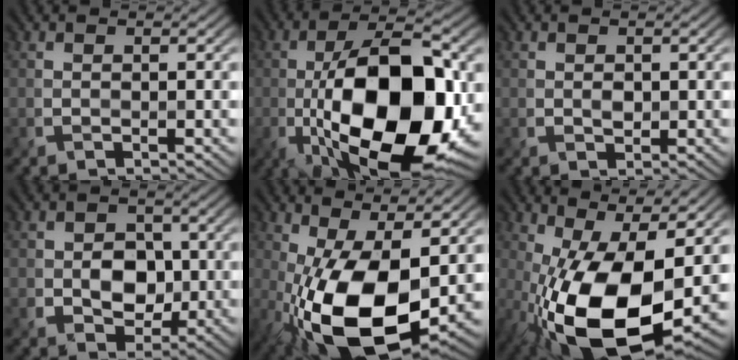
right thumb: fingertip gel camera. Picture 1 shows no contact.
{"total": 18.6, "force": [-3.7, 8.8, 16.0], "torque": [-0.275, -0.005, -0.066]}
{"total": 1.0, "force": [0.1, 0.8, 0.6], "torque": [-0.011, -0.002, 0.003]}
{"total": 4.9, "force": [-0.3, 4.1, 2.6], "torque": [-0.033, -0.003, -0.016]}
{"total": 15.5, "force": [-2.6, 7.6, 13.3], "torque": [-0.255, -0.023, -0.041]}
{"total": 17.0, "force": [-3.5, 7.5, 14.8], "torque": [-0.277, -0.014, -0.058]}